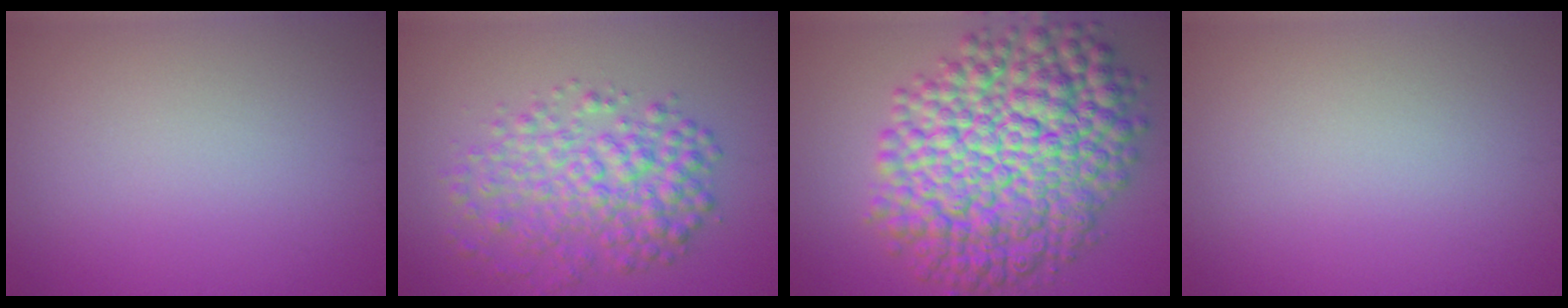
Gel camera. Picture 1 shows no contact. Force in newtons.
{"total": 5.8, "press": 5.8, "slide": 0.1}
{"total": 14.1, "press": 14.1, "slide": 0.3}
{"total": 0.0}